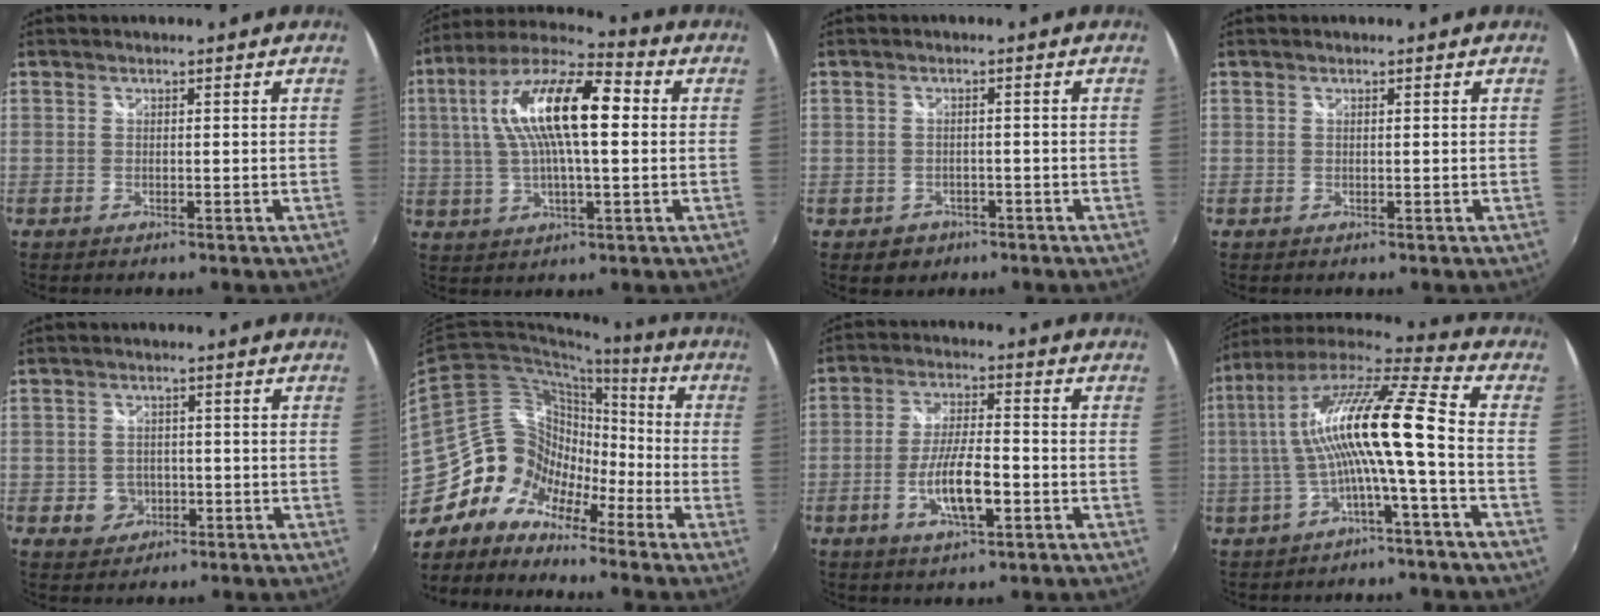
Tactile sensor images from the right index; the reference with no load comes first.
{"total": 17.8, "force": [3.3, 5.4, 16.7], "torque": [-0.311, 0.026, 0.045]}
{"total": 3.2, "force": [-1.5, 2.8, 0.6], "torque": [-0.021, 0.002, -0.016]}
{"total": 0.0}
{"total": 4.4, "force": [-1.4, 4.0, 1.1], "torque": [-0.029, 0.006, -0.014]}
{"total": 12.7, "force": [-9.6, 7.1, 4.3], "torque": [-0.064, 0.028, -0.192]}
{"total": 9.3, "force": [-3.2, 2.4, 8.4], "torque": [-0.163, -0.005, -0.055]}
{"total": 14.9, "force": [-1.3, 0.5, 14.9], "torque": [-0.274, 0.013, -0.022]}